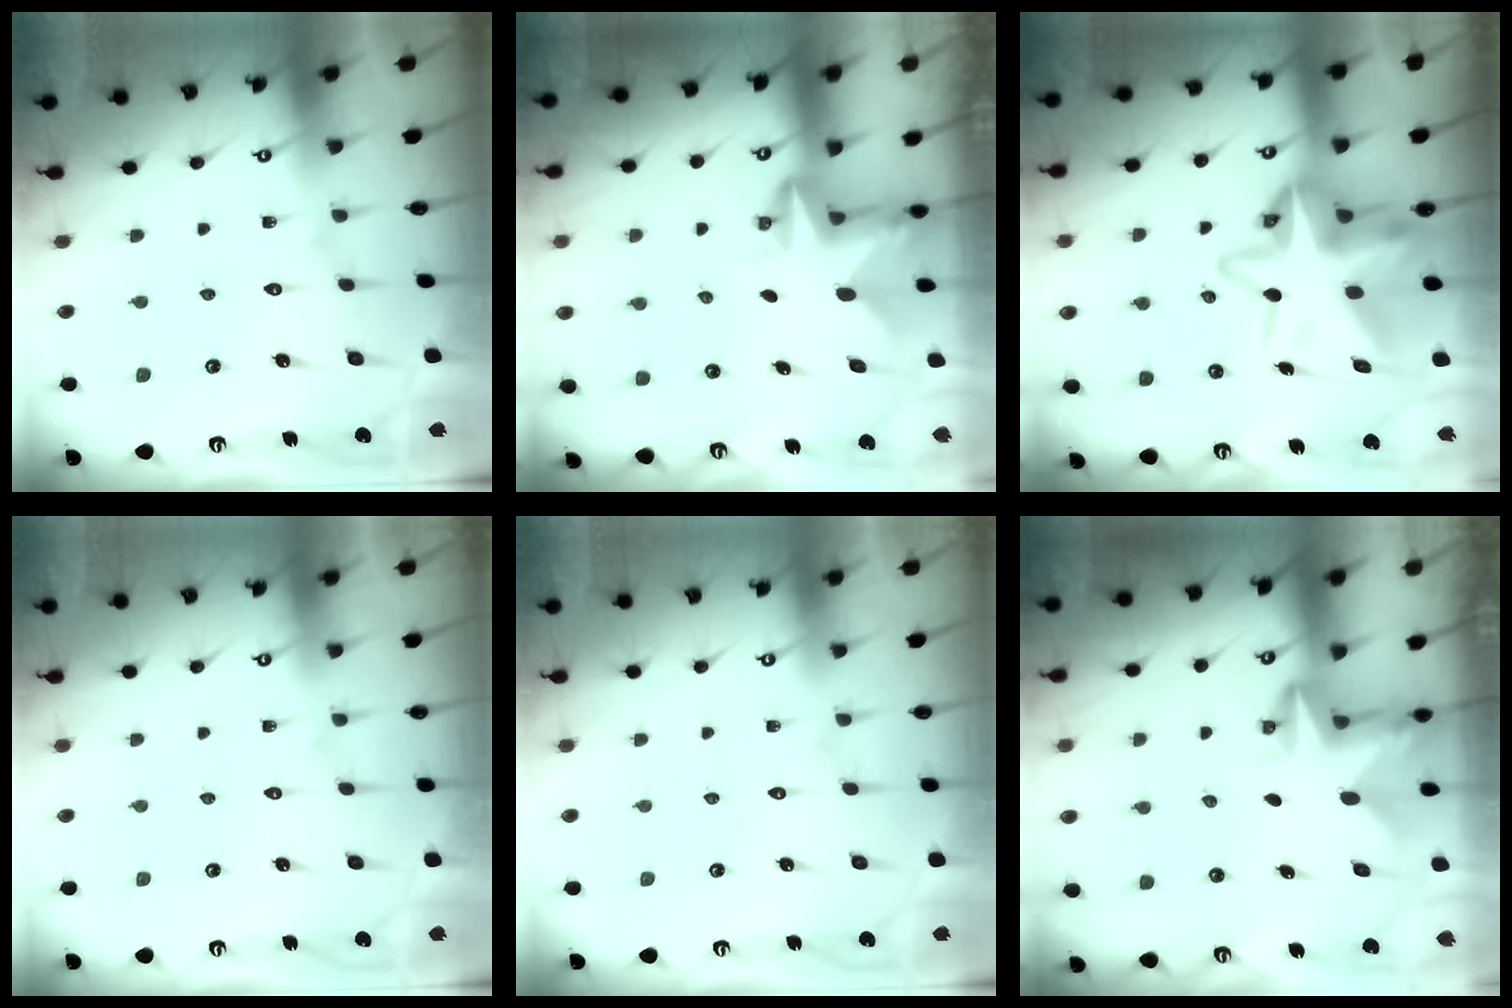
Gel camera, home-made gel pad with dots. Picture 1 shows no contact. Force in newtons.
{"total": 2.6, "press": 2.6, "slide": 0.5}
{"total": 14.4, "press": 14.3, "slide": 1.9}
{"total": 0.0}
{"total": 0.0}
{"total": 2.8, "press": 2.8, "slide": 0.5}